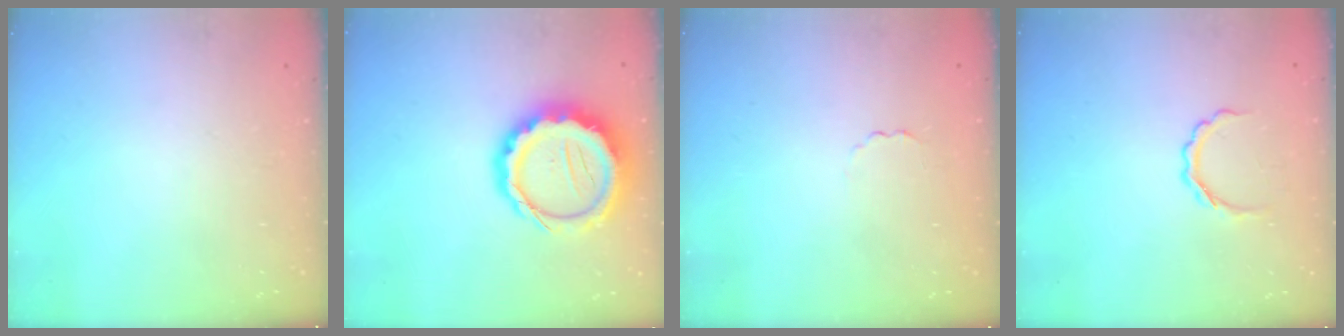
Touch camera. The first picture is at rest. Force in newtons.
{"total": 14.5, "press": 14.1, "slide": 3.2}
{"total": 1.4, "press": 1.3, "slide": 0.4}
{"total": 4.1, "press": 4.1, "slide": 0.7}